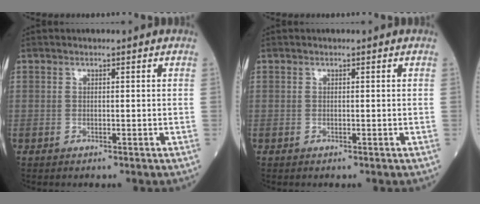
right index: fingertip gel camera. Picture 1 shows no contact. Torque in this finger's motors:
{"motor_torque": [0.00, 0.00, 0.00, 0.00]}